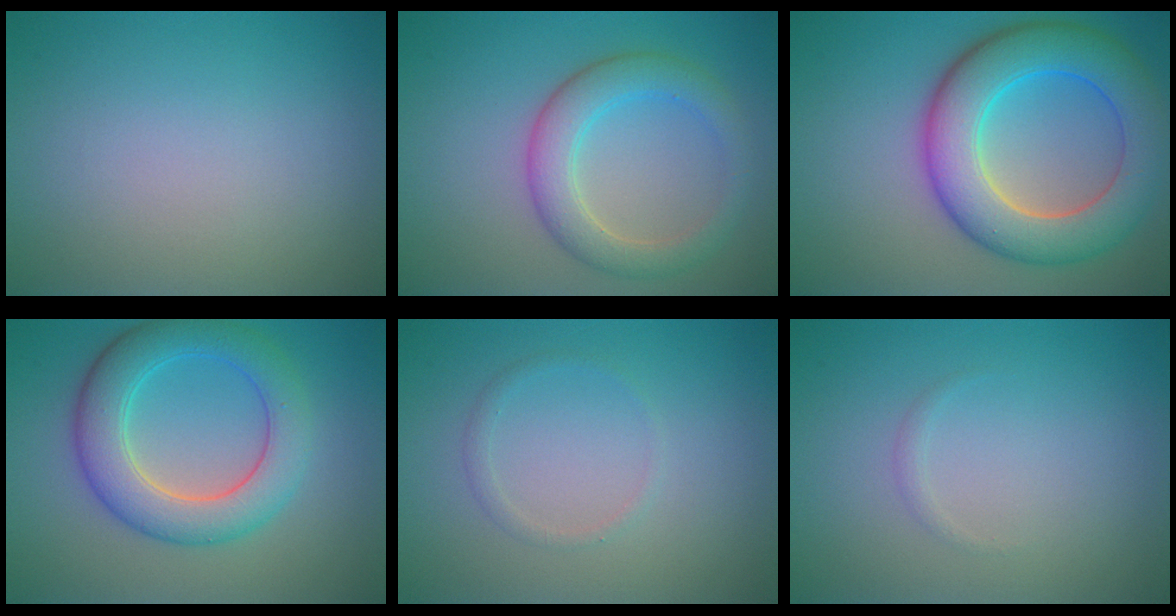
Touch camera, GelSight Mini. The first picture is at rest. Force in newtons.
{"total": 4.4, "press": 4.3, "slide": 0.2}
{"total": 9.2, "press": 9.2, "slide": 0.2}
{"total": 6.4, "press": 6.4, "slide": 0.1}
{"total": 0.9, "press": 0.9, "slide": 0.1}
{"total": 0.6, "press": 0.6, "slide": 0.0}